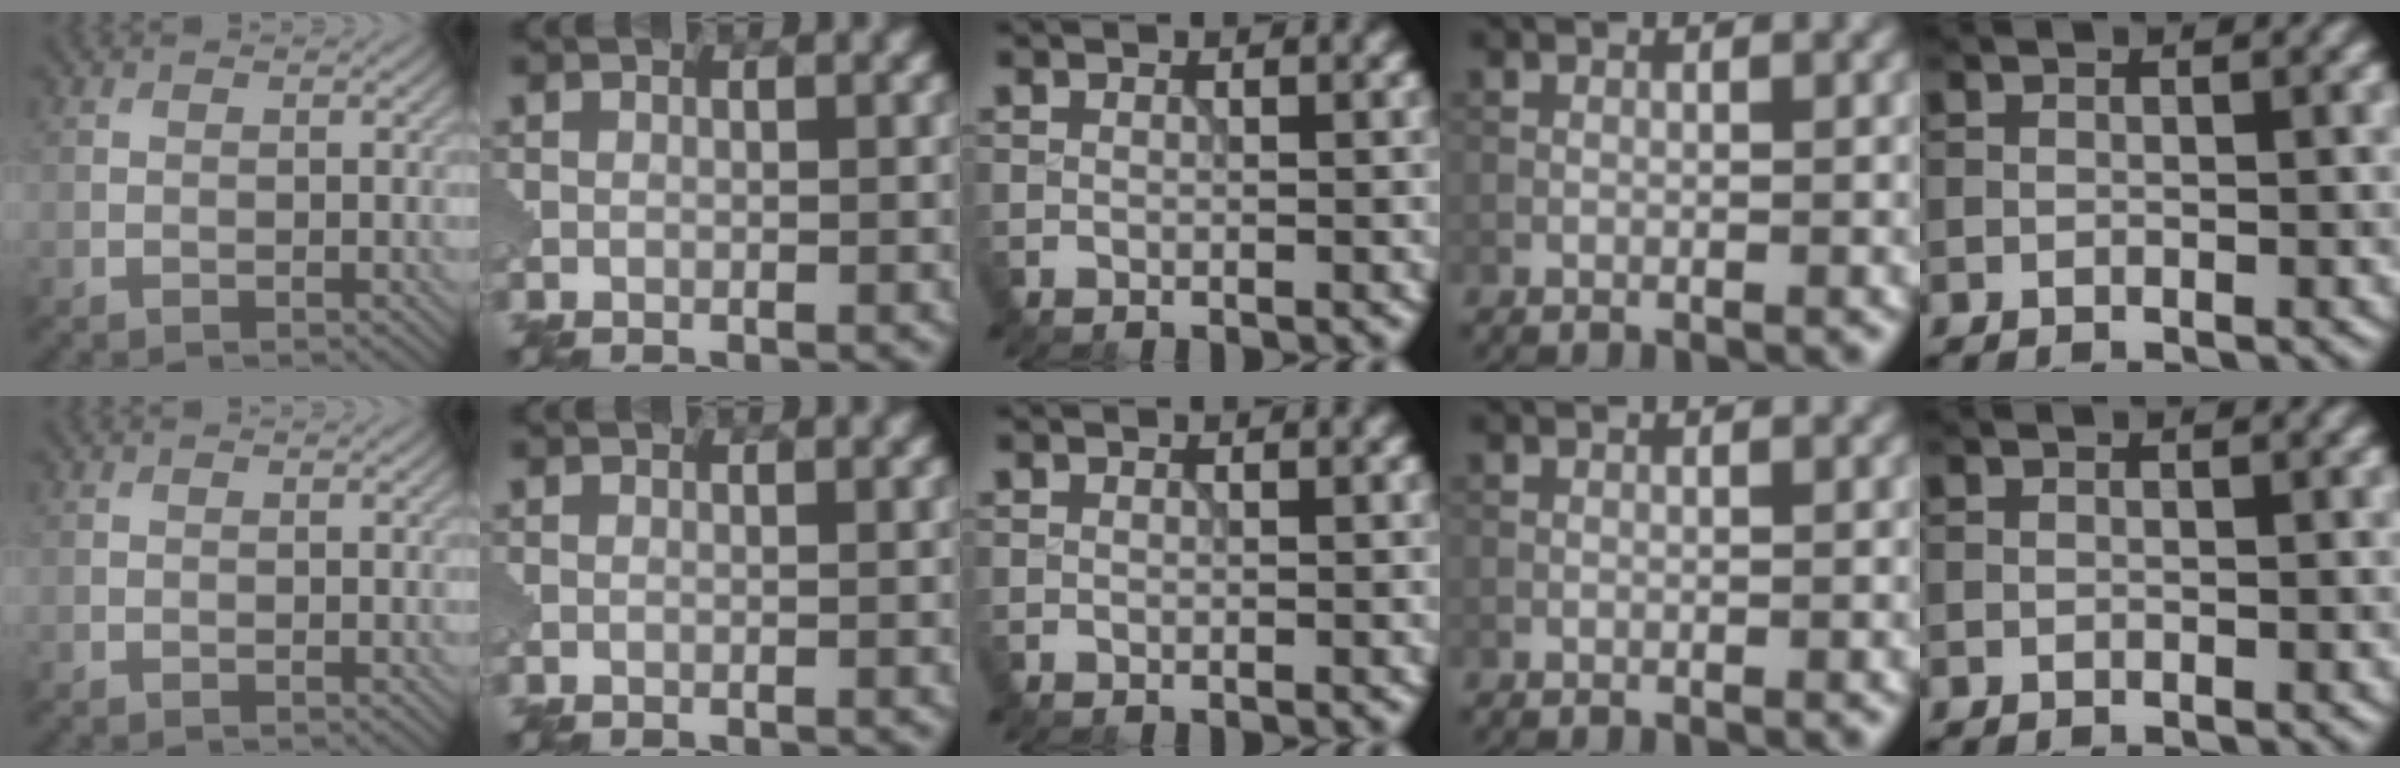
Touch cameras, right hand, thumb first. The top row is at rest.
{}